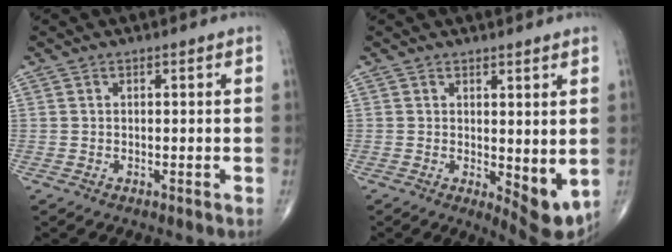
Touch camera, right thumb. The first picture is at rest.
{"total": 6.8, "force": [0.2, 2.7, 6.3], "torque": [-0.072, -0.019, 0.011]}